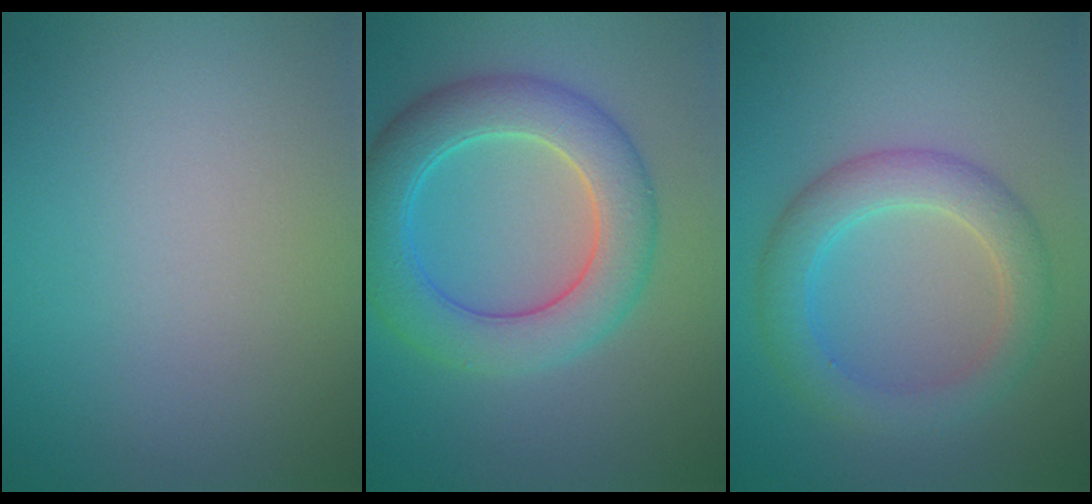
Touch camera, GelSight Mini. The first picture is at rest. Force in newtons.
{"total": 6.8, "press": 6.8, "slide": 0.2}
{"total": 4.4, "press": 4.3, "slide": 0.2}